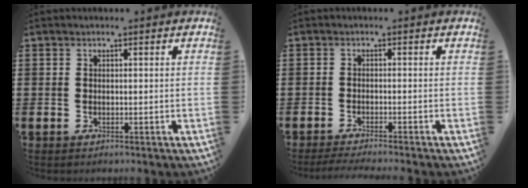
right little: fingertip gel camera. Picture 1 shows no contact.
{"total": 1.4, "force": [-1.3, -0.2, 0.6], "torque": [-0.008, 0.001, -0.024]}